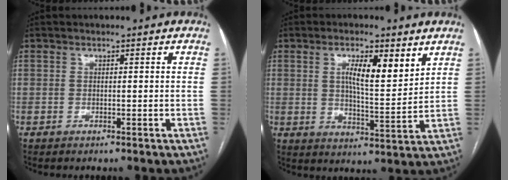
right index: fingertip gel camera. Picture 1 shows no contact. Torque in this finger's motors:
{"motor_torque": [0.37, 0.26, 0.38, 0.10]}